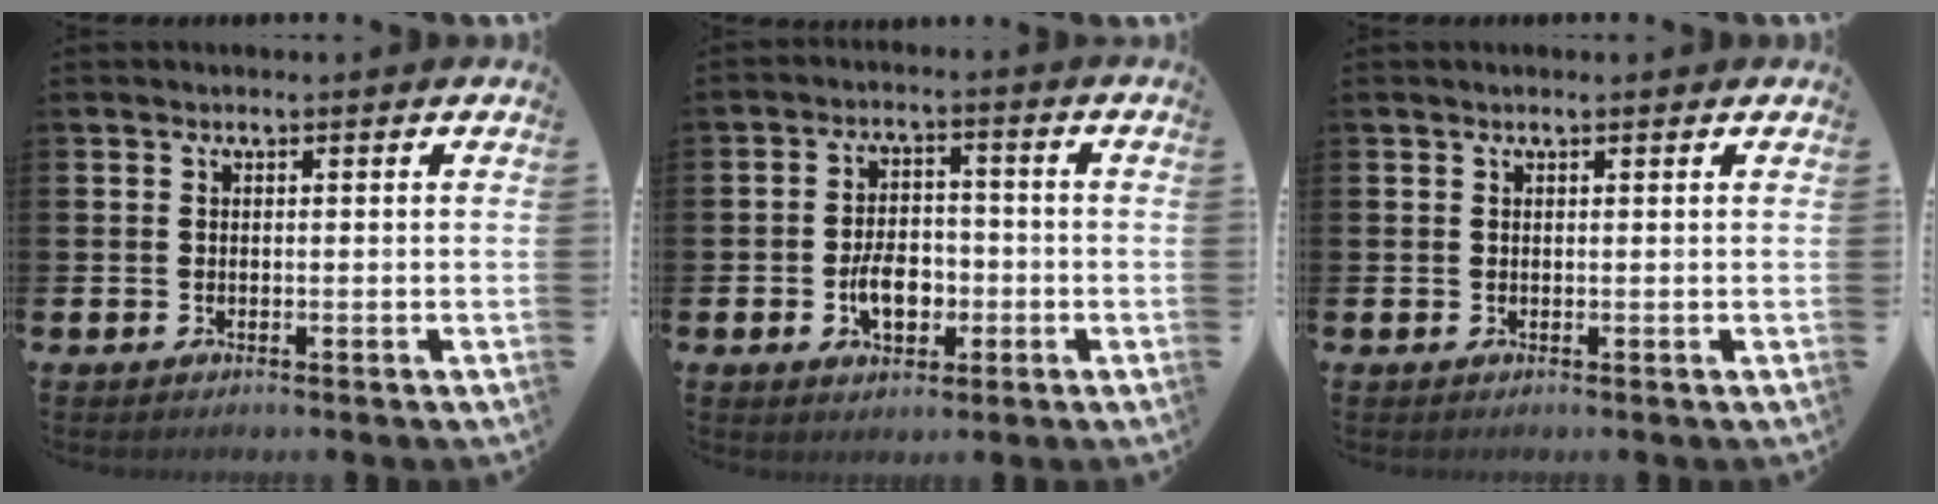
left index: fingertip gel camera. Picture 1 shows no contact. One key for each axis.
{"total": 5.4, "fx": -1.6, "fy": 3.4, "fz": 3.8, "tx": -0.049, "ty": 0.002, "tz": -0.033}
{"total": 0.6, "fx": 0.5, "fy": 0.1, "fz": 0.3, "tx": -0.003, "ty": 0.000, "tz": 0.008}